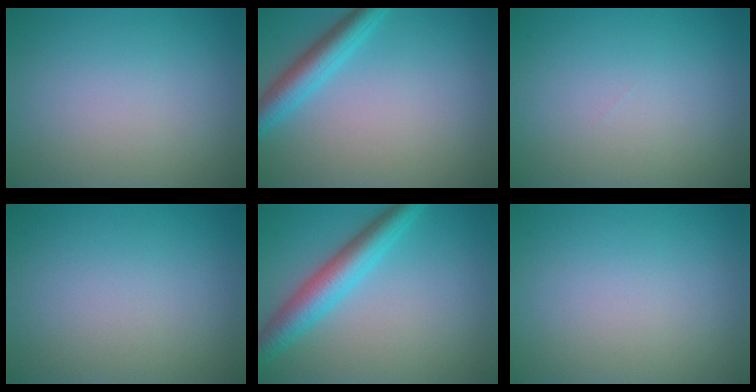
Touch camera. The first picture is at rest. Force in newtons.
{"total": 3.6, "press": 3.6, "slide": 0.1}
{"total": 0.0}
{"total": 0.0}
{"total": 5.0, "press": 5.0, "slide": 0.1}
{"total": 0.0}